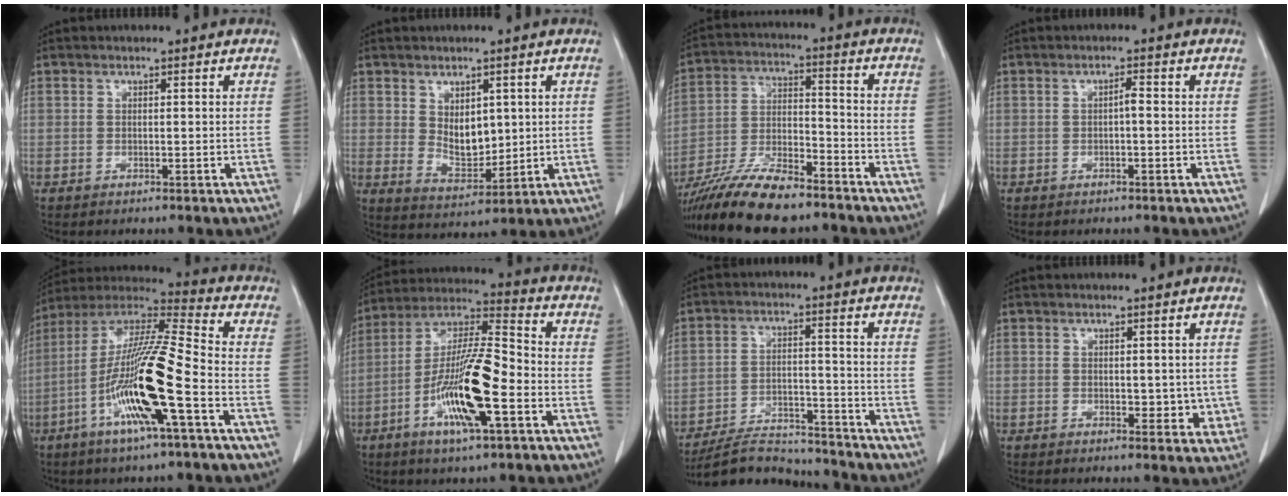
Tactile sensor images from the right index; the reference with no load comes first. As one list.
[{"total": 6.0, "force": [1.4, 3.5, 4.6], "torque": [-0.080, -0.005, 0.041]}, {"total": 15.7, "force": [-13.0, 3.1, 8.2], "torque": [-0.166, -0.014, -0.233]}, {"total": 1.2, "force": [-0.2, 0.2, 1.2], "torque": [-0.020, 0.003, -0.004]}, {"total": 17.6, "force": [-5.9, 0.6, 16.6], "torque": [-0.330, -0.007, -0.115]}, {"total": 15.8, "force": [-5.3, 2.4, 14.7], "torque": [-0.282, -0.003, -0.097]}, {"total": 12.1, "force": [-11.7, 2.4, 2.0], "torque": [-0.025, 0.016, -0.185]}, {"total": 3.4, "force": [-0.1, 2.1, 2.6], "torque": [-0.019, -0.003, 0.002]}]